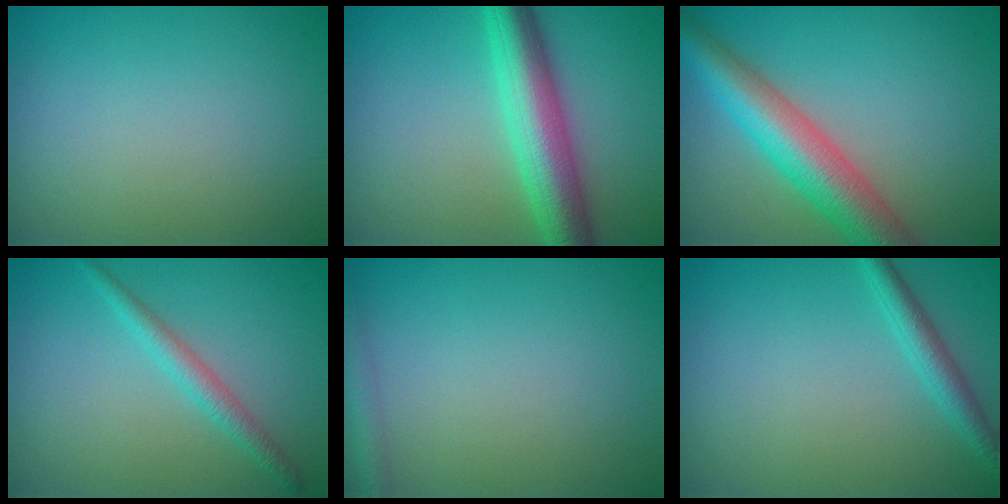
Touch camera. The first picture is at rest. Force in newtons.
{"total": 6.7, "press": 6.7, "slide": 0.3}
{"total": 6.9, "press": 6.9, "slide": 0.3}
{"total": 2.0, "press": 2.0, "slide": 0.0}
{"total": 1.8, "press": 1.8, "slide": 0.1}
{"total": 2.2, "press": 2.2, "slide": 0.1}